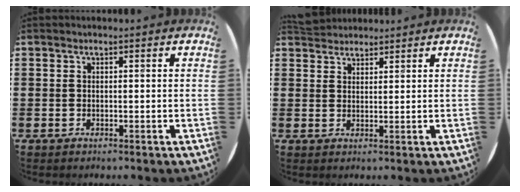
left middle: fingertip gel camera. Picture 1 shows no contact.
{"total": 2.5, "force": [2.4, 0.7, -0.1], "torque": [-0.003, 0.001, 0.048]}